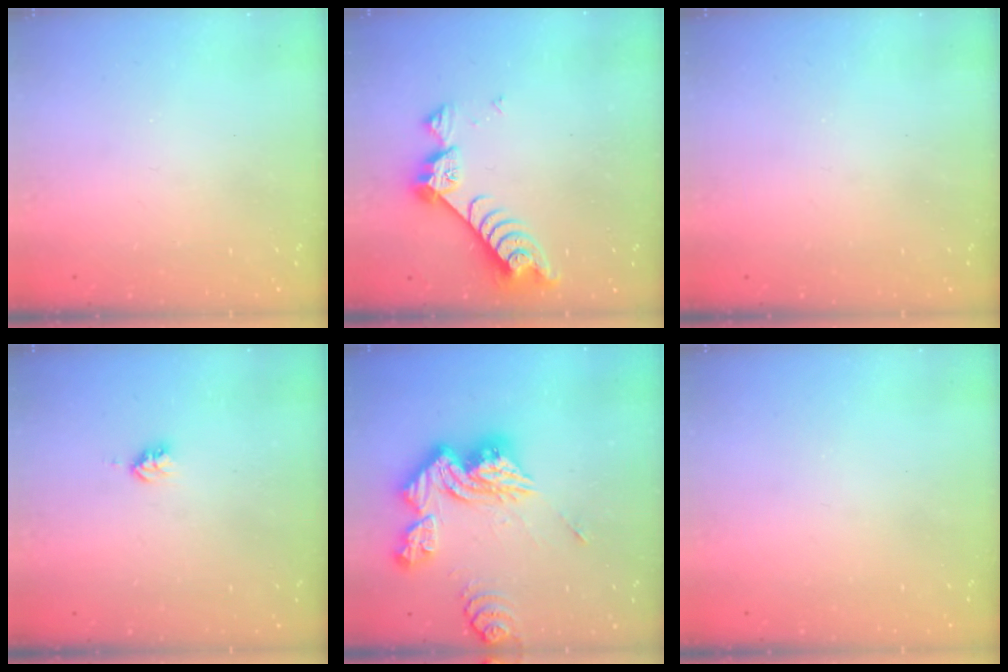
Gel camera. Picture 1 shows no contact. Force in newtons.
{"total": 8.8, "press": 8.8, "slide": 0.8}
{"total": 0.0}
{"total": 2.8, "press": 2.8, "slide": 0.2}
{"total": 18.2, "press": 18.1, "slide": 1.9}
{"total": 0.0}